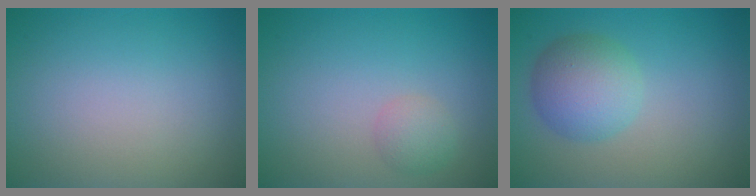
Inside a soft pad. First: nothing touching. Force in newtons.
{"total": 1.5, "press": 1.5, "slide": 0.1}
{"total": 4.4, "press": 4.4, "slide": 0.2}